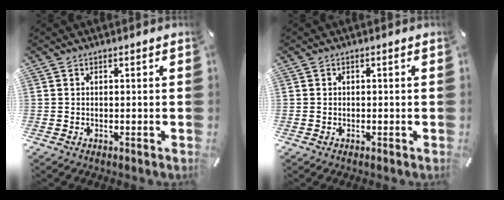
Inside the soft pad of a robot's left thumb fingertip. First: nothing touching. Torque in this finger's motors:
{"motor_torque": [-0.13, -0.39, -0.12, -0.18, 0.01]}